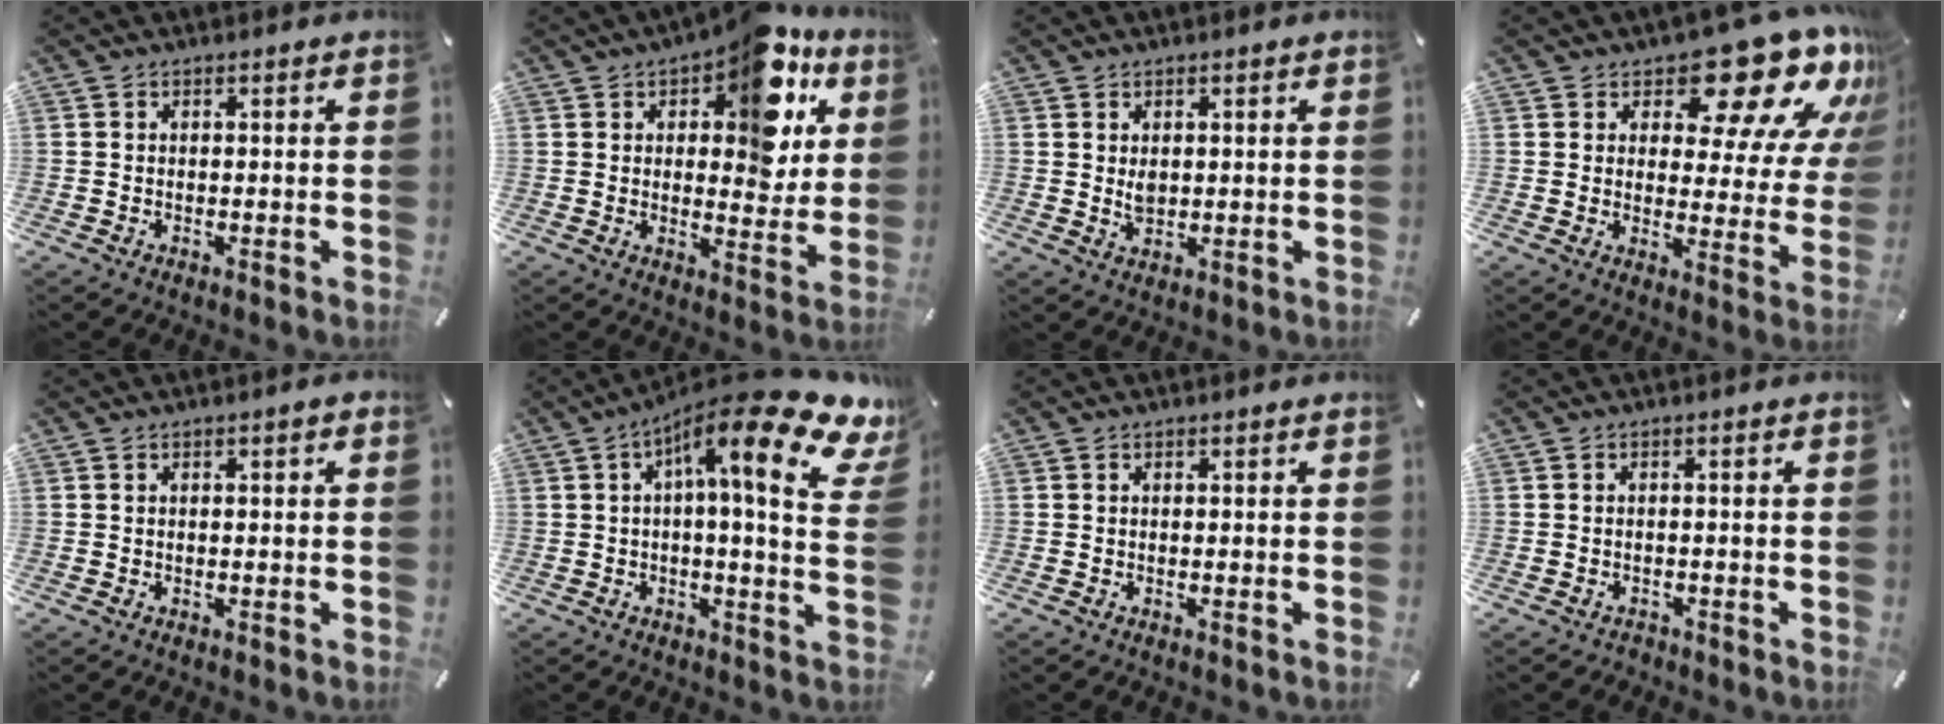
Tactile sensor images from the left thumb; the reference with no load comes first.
{"total": 14.9, "force": [8.6, 7.4, 9.8], "torque": [-0.124, -0.057, 0.143]}
{"total": 2.6, "force": [0.9, 1.8, 1.6], "torque": [-0.027, -0.001, 0.015]}
{"total": 18.6, "force": [13.3, 7.7, 10.5], "torque": [-0.141, -0.097, 0.220]}
{"total": 1.0, "force": [0.0, 0.2, 1.0], "torque": [-0.018, 0.000, 0.001]}
{"total": 20.0, "force": [8.7, 4.3, 17.4], "torque": [-0.261, -0.063, 0.126]}
{"total": 0.0}
{"total": 1.1, "force": [-0.9, 0.6, 0.2], "torque": [-0.006, 0.004, -0.021]}